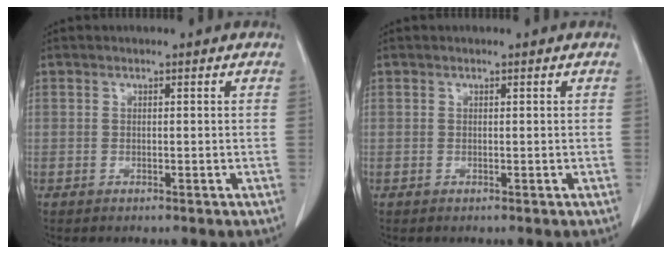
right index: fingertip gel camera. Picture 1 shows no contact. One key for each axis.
{"total": 0.0}